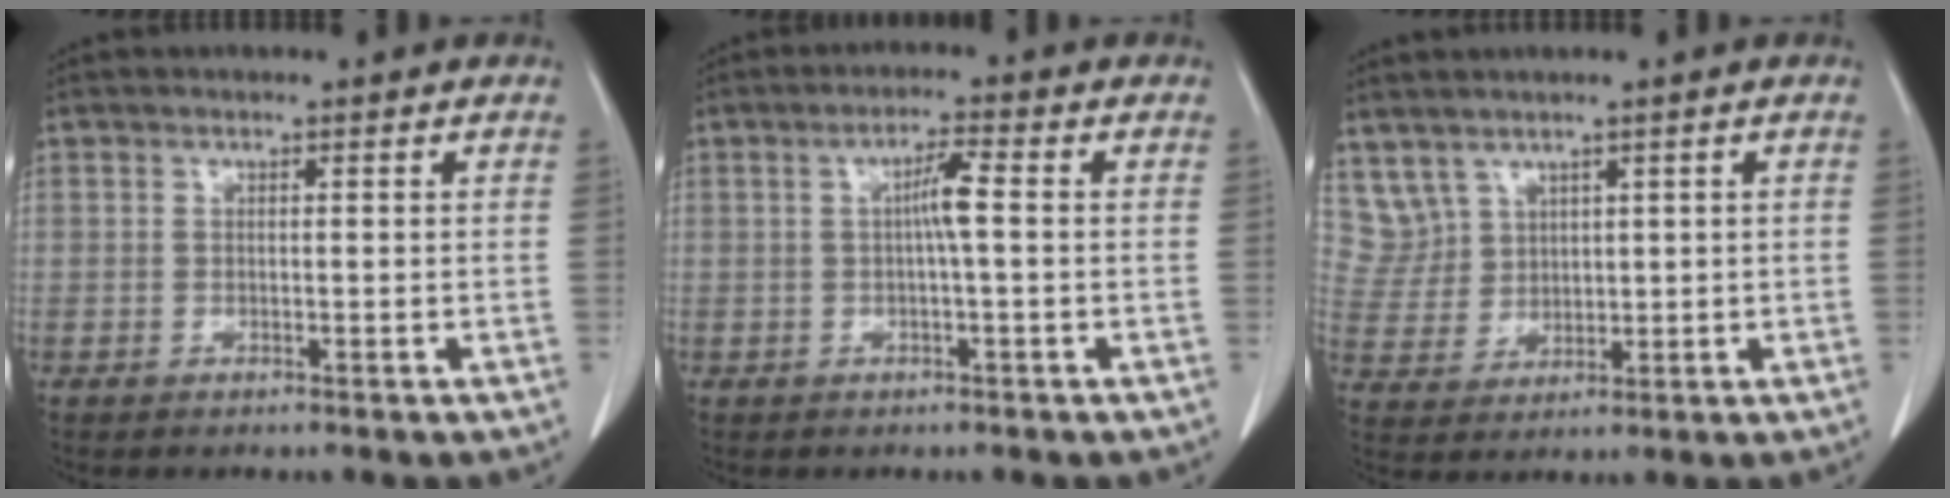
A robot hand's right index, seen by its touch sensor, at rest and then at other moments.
{"total": 3.5, "force": [0.2, 0.2, 3.5], "torque": [-0.066, 0.006, 0.002]}
{"total": 6.1, "force": [4.2, 4.4, 0.3], "torque": [-0.014, 0.020, 0.103]}